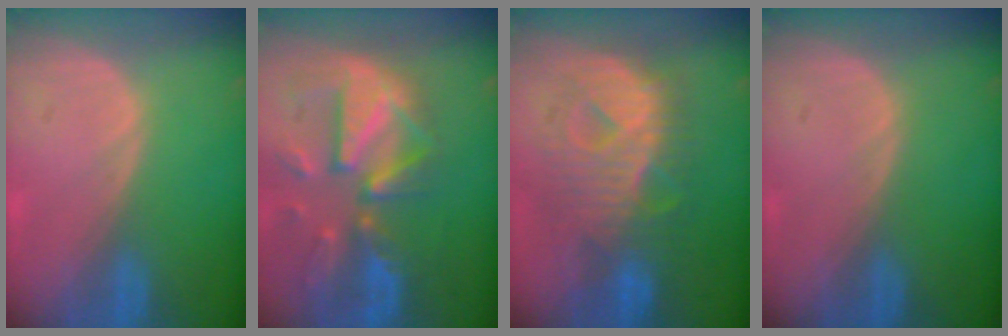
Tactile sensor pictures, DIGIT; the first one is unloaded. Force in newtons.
{"total": 12.1, "press": 10.4, "slide": 6.2}
{"total": 10.4, "press": 10.3, "slide": 0.9}
{"total": 0.0}